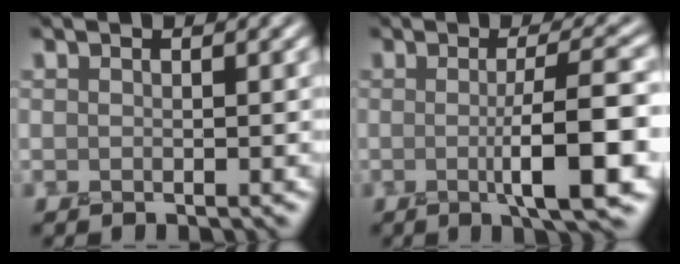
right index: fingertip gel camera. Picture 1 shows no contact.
{"total": 6.9, "force": [-0.8, 1.2, 6.8], "torque": [-0.100, -0.003, -0.013]}